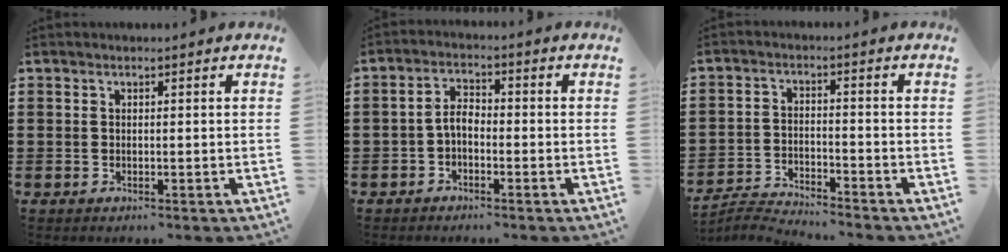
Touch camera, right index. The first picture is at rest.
{"total": 3.0, "force": [-1.3, 1.4, 2.3], "torque": [-0.057, 0.004, -0.030]}
{"total": 3.7, "force": [-3.7, 0.1, 0.1], "torque": [-0.016, 0.002, -0.084]}